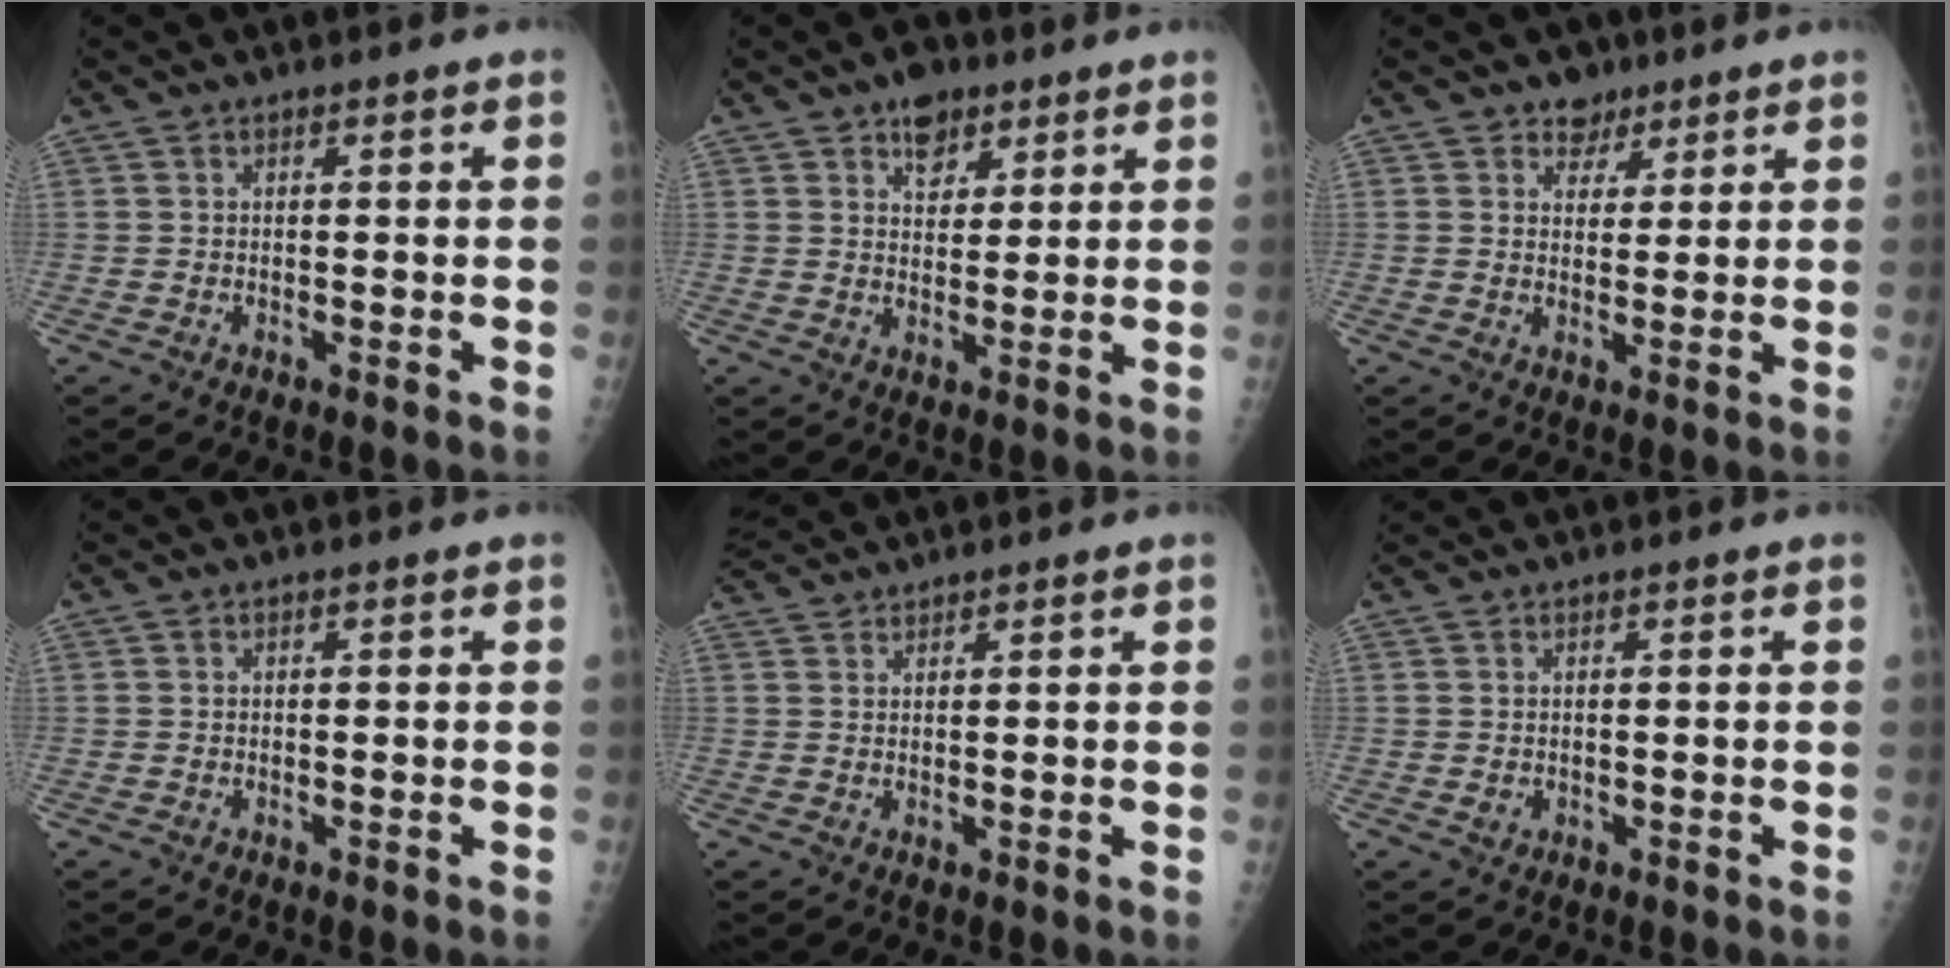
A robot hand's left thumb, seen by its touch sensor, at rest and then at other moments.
{"total": 5.9, "force": [3.7, 3.7, 2.7], "torque": [-0.013, -0.019, 0.057]}
{"total": 4.1, "force": [2.7, 3.0, 0.7], "torque": [0.017, -0.014, 0.038]}
{"total": 0.0}
{"total": 4.2, "force": [4.1, 0.7, 0.8], "torque": [-0.020, 0.014, 0.084]}
{"total": 1.1, "force": [0.3, 1.0, 0.3], "torque": [0.001, 0.000, 0.006]}